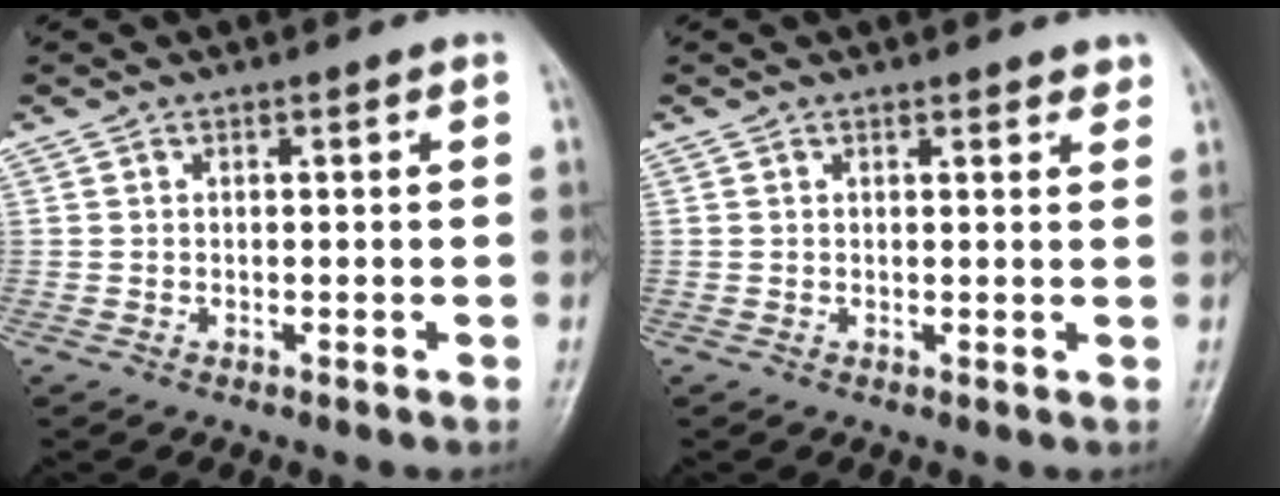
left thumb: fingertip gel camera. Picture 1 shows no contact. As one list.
[{"total": 2.3, "force": [2.0, 0.8, 1.0], "torque": [0.001, -0.006, 0.020]}]